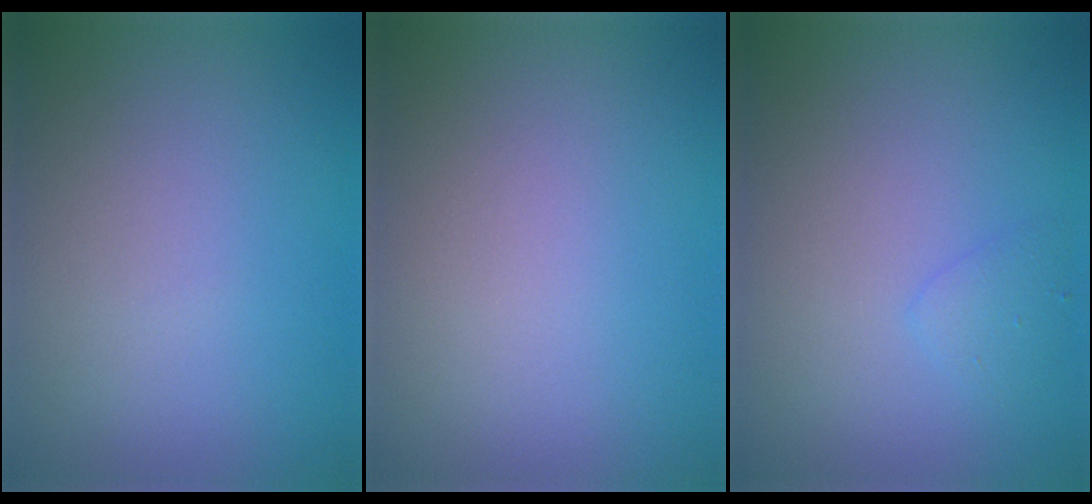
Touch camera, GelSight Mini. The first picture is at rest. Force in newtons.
{"total": 0.0}
{"total": 1.2, "press": 1.2, "slide": 0.0}